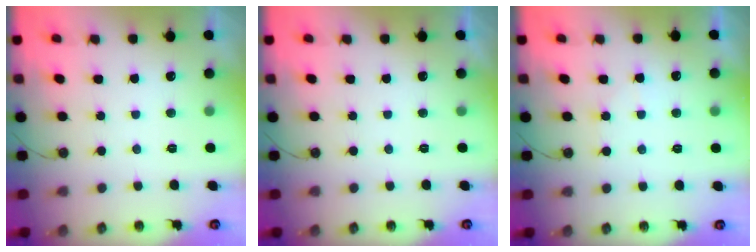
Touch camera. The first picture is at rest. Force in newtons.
{"total": 0.0}
{"total": 3.0, "press": 3.0, "slide": 0.6}